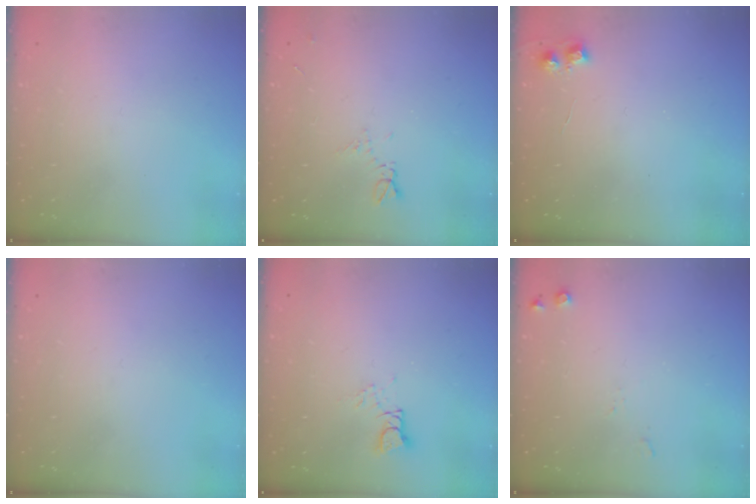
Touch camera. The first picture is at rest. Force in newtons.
{"total": 5.4, "press": 5.3, "slide": 0.8}
{"total": 5.2, "press": 5.1, "slide": 0.5}
{"total": 0.0}
{"total": 2.9, "press": 2.9, "slide": 0.3}
{"total": 4.4, "press": 4.3, "slide": 0.7}